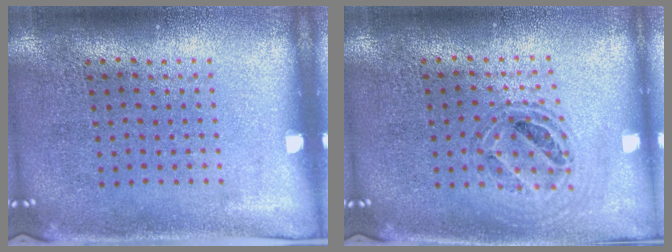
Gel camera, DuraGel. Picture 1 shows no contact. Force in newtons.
{"total": 0.8, "press": 0.8, "slide": 0.1}